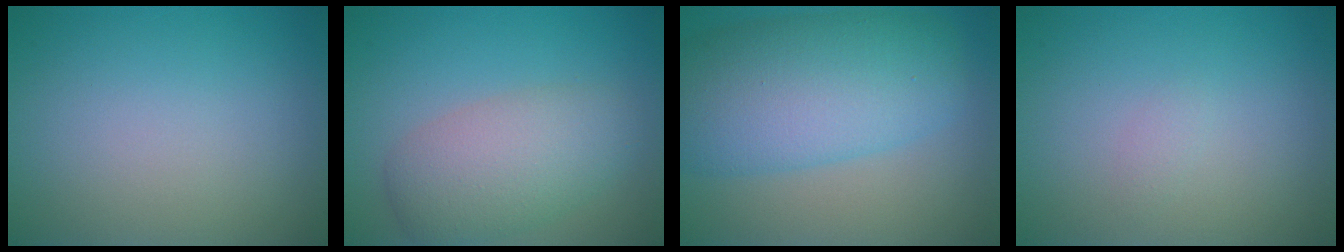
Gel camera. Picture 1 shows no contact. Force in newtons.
{"total": 5.0, "press": 5.0, "slide": 0.2}
{"total": 9.5, "press": 9.5, "slide": 0.2}
{"total": 0.6, "press": 0.6, "slide": 0.1}